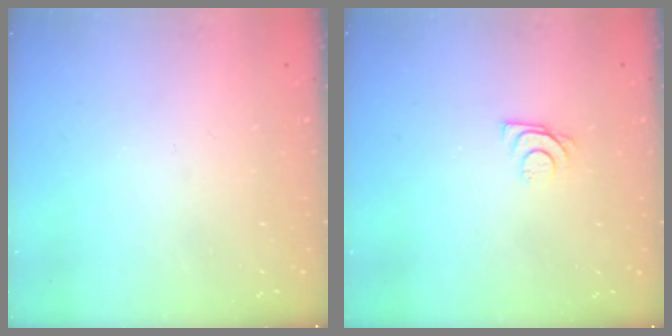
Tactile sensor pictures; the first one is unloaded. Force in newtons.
{"total": 5.7, "press": 5.7, "slide": 0.5}